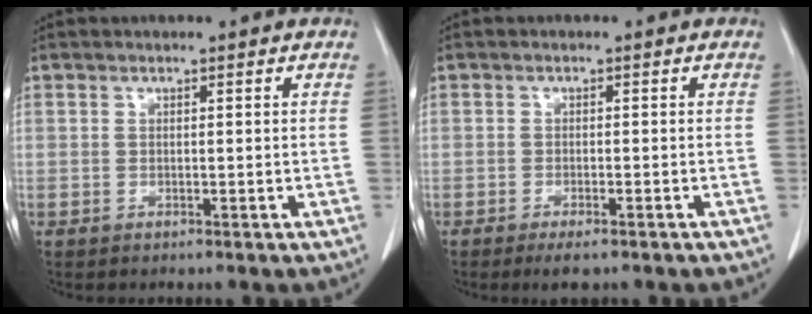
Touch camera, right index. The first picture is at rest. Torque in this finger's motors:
{"motor_torque": [0.31, -0.14, 0.11, 0.04]}